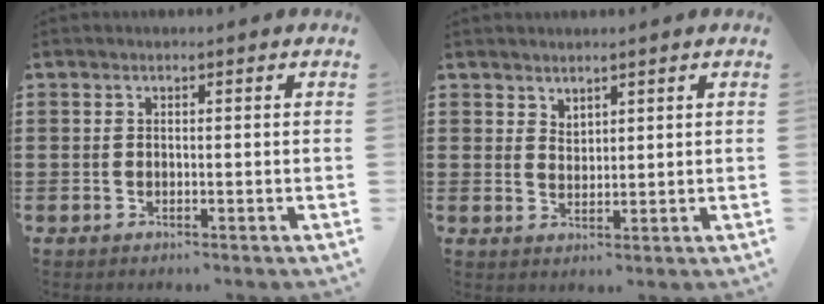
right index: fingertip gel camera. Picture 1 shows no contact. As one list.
[{"total": 2.1, "force": [2.0, 0.7, -0.2], "torque": [0.000, 0.004, 0.039]}]